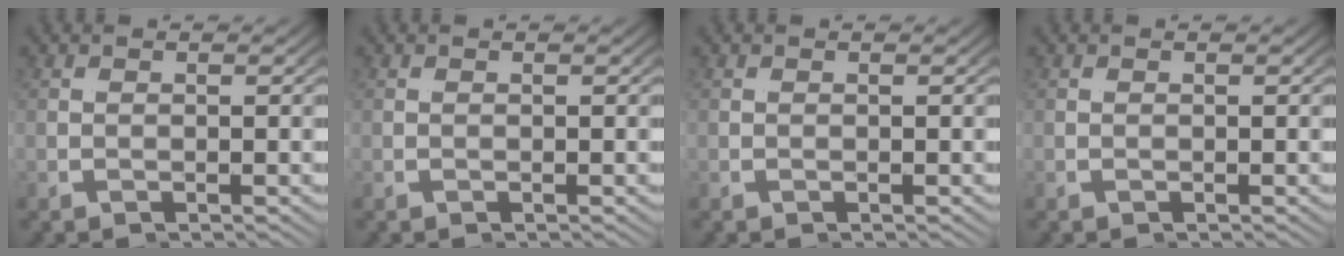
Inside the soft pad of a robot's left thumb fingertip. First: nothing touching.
{"total": 0.0}
{"total": 0.0}
{"total": 0.0}